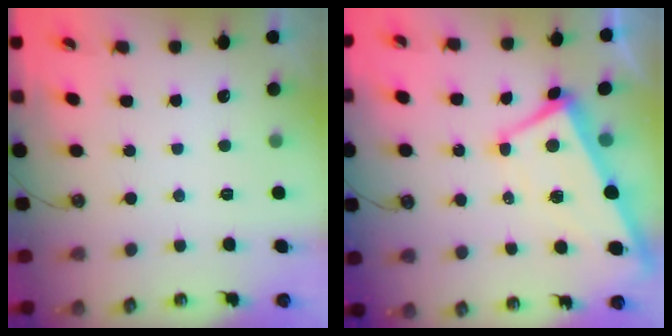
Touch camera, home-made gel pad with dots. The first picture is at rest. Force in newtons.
{"total": 1.3, "press": 0.9, "slide": 0.9}